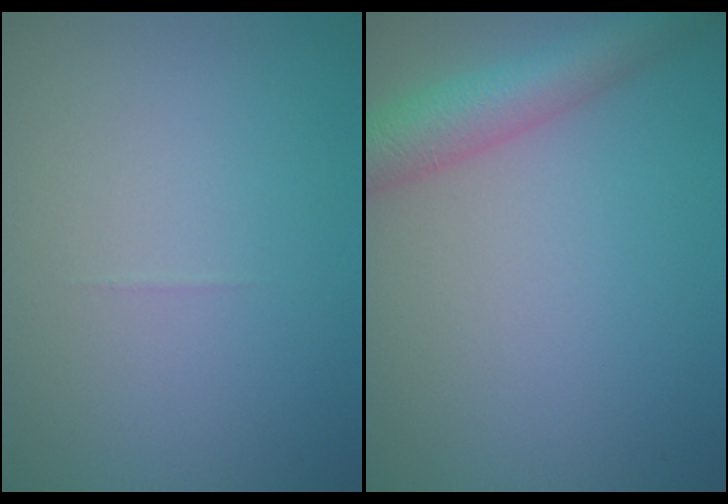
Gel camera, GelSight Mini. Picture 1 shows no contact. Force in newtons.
{"total": 5.3, "press": 5.3, "slide": 0.2}